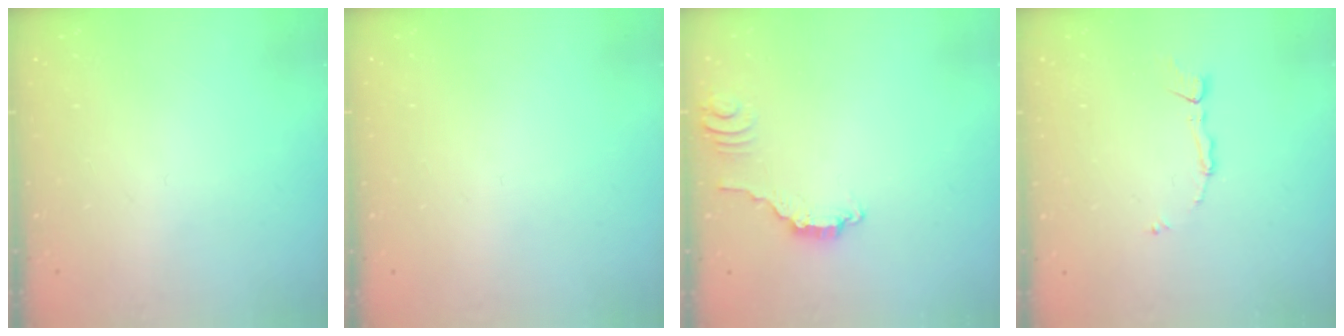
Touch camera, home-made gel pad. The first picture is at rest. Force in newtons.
{"total": 0.0}
{"total": 2.8, "press": 2.8, "slide": 0.2}
{"total": 4.0, "press": 3.9, "slide": 0.5}